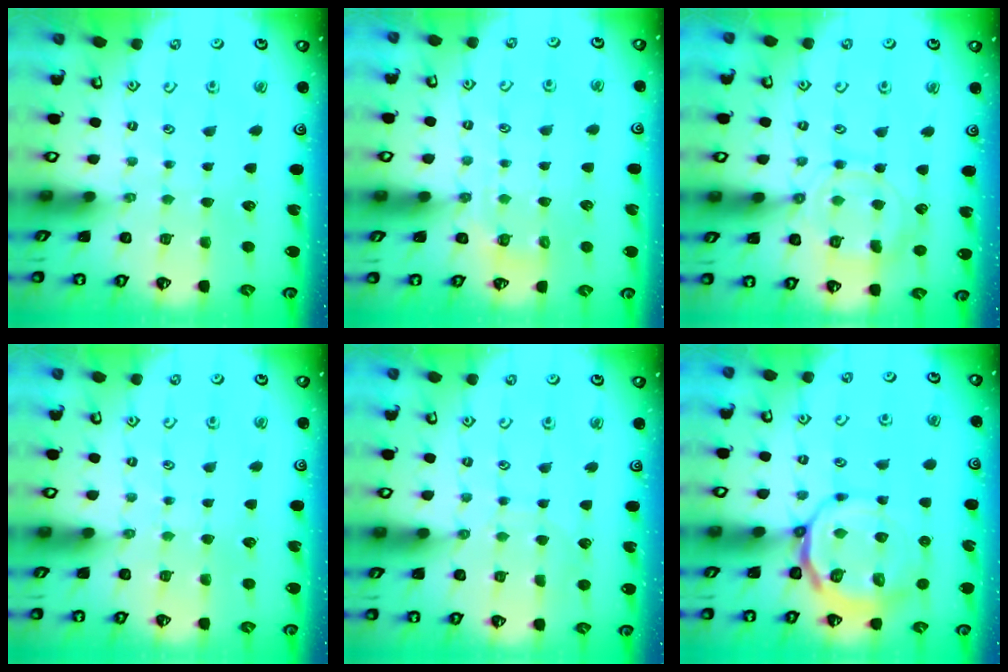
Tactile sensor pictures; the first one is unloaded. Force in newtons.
{"total": 4.4, "press": 4.1, "slide": 1.5}
{"total": 11.2, "press": 11.1, "slide": 1.1}
{"total": 4.3, "press": 4.3, "slide": 0.5}
{"total": 5.6, "press": 5.6, "slide": 0.5}
{"total": 11.2, "press": 10.9, "slide": 2.3}